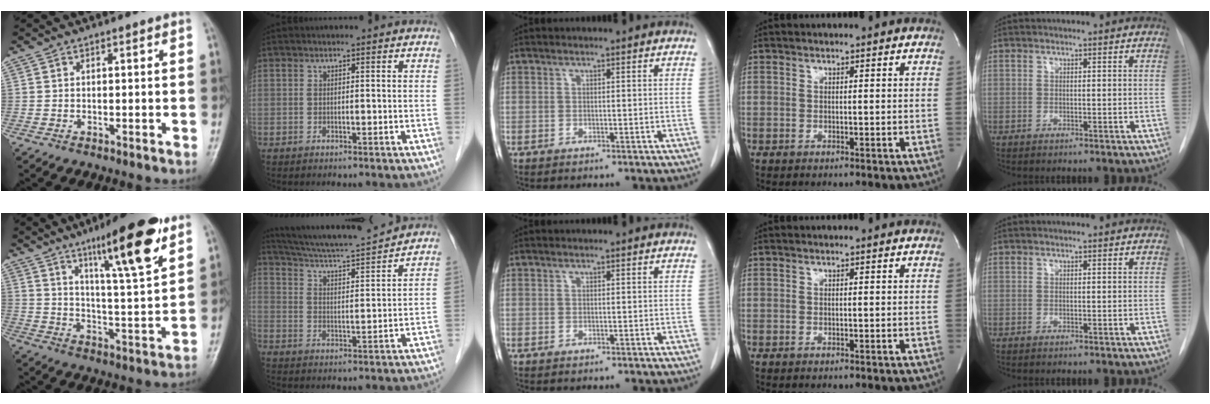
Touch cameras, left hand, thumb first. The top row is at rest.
{"thumb": {"total": 17.0, "force": [10.1, 2.7, 13.4], "torque": [-0.195, -0.053, 0.163]}, "index": {"total": 14.7, "force": [13.9, -0.3, 4.8], "torque": [-0.093, 0.002, 0.216]}}